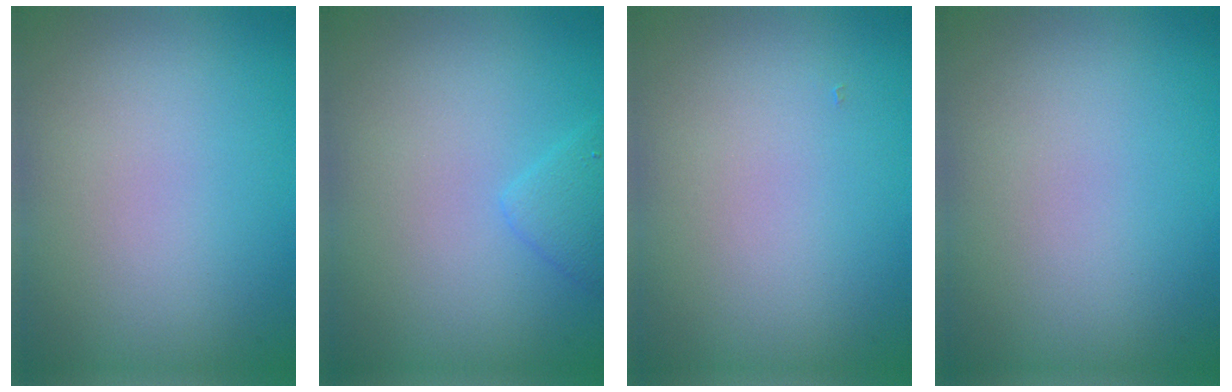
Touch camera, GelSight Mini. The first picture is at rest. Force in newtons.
{"total": 1.5, "press": 1.5, "slide": 0.1}
{"total": 0.0}
{"total": 0.0}